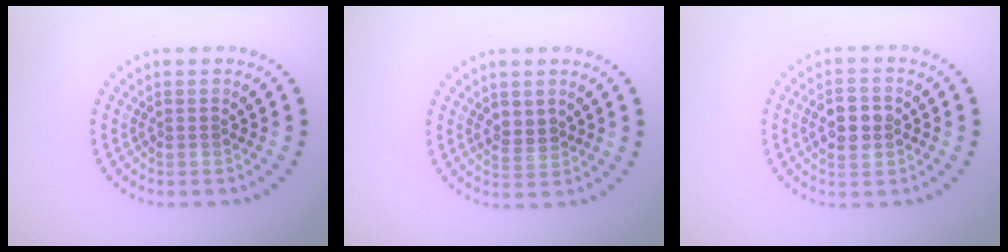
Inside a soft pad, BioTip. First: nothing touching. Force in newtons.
{"total": 1.6, "press": 1.5, "slide": 0.5}
{"total": 3.0, "press": 3.0, "slide": 0.1}